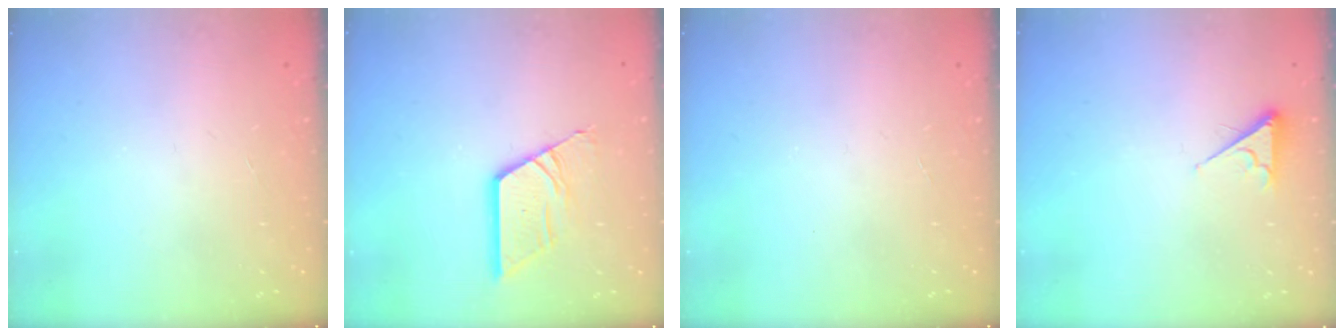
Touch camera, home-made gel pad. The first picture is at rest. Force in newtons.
{"total": 11.7, "press": 11.7, "slide": 1.2}
{"total": 0.0}
{"total": 3.3, "press": 3.2, "slide": 0.4}